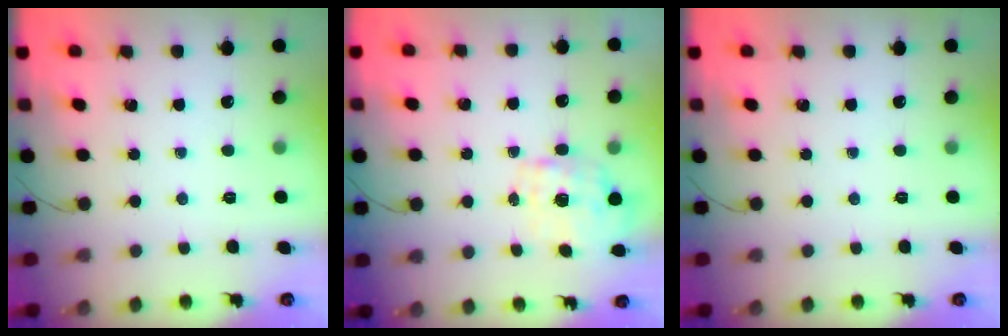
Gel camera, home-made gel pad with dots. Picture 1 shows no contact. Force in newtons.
{"total": 1.8, "press": 1.7, "slide": 0.6}
{"total": 0.0}